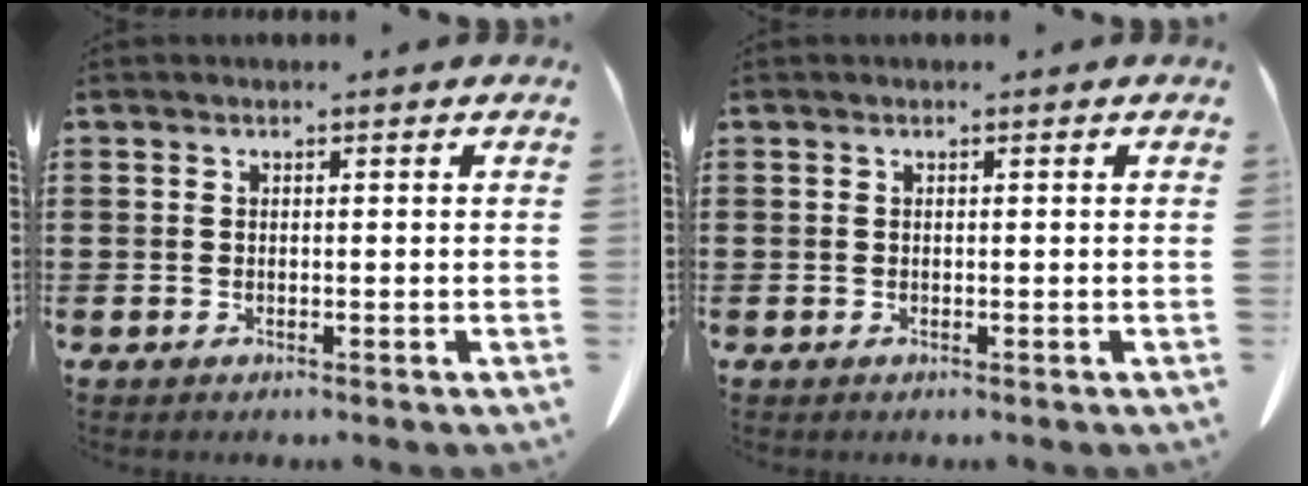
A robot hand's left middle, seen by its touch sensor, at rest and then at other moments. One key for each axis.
{"total": 0.0}